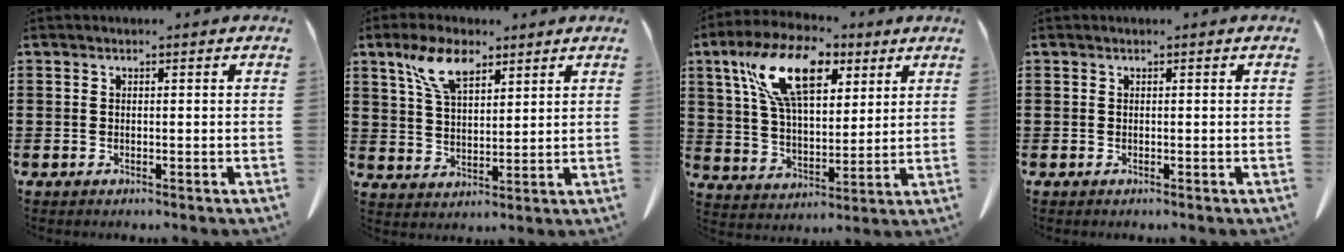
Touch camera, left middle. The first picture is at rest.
{"total": 8.3, "force": [5.2, 3.7, 5.4], "torque": [-0.120, 0.007, 0.095]}
{"total": 14.4, "force": [7.2, 7.0, 10.3], "torque": [-0.228, 0.005, 0.130]}
{"total": 0.0}